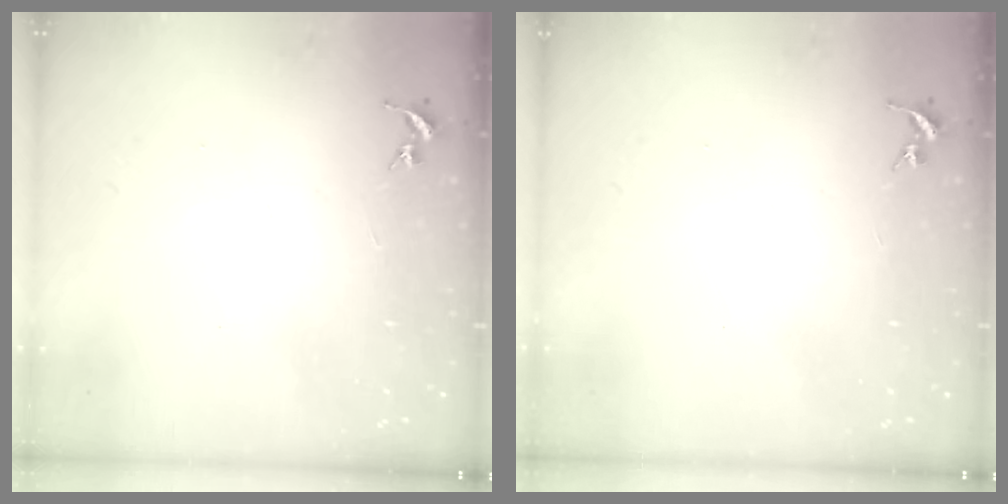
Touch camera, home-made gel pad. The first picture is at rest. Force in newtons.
{"total": 0.0}